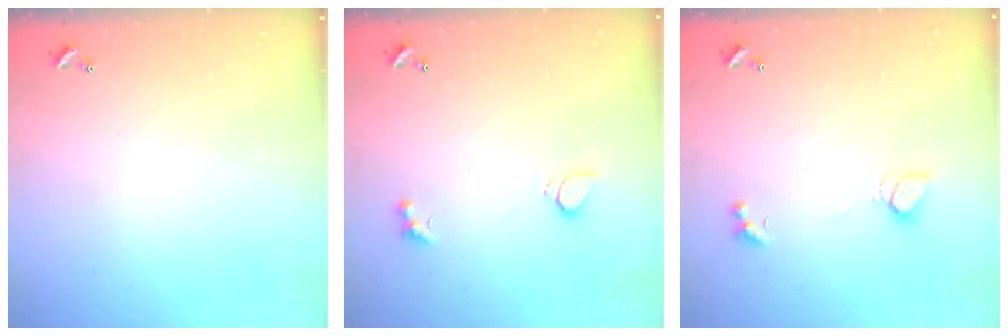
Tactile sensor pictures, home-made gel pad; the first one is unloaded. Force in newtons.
{"total": 2.2, "press": 2.1, "slide": 0.6}
{"total": 2.0, "press": 1.9, "slide": 0.5}